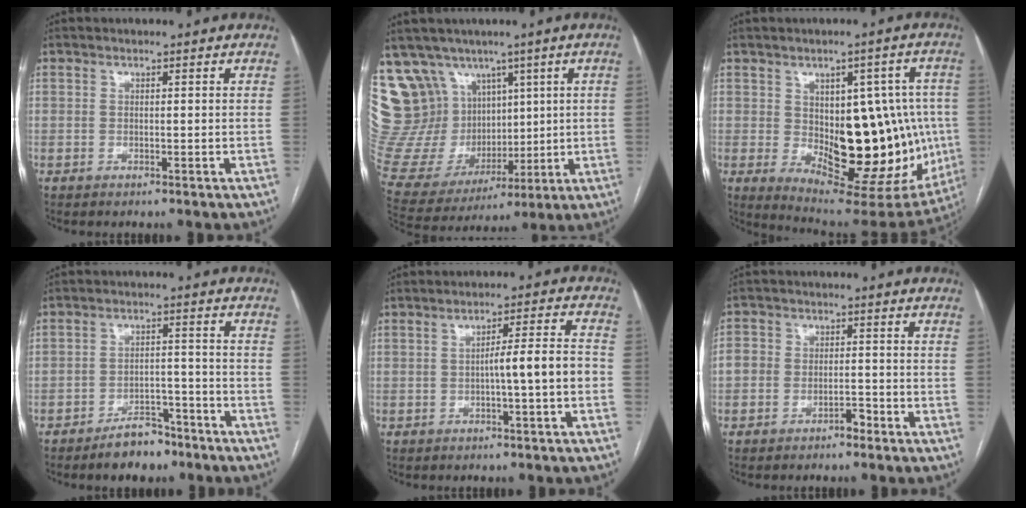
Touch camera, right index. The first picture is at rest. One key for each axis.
{"total": 22.0, "fx": 10.8, "fy": 16.9, "fz": 9.2, "tx": -0.225, "ty": 0.064, "tz": 0.228}
{"total": 22.7, "fx": -1.9, "fy": 10.3, "fz": 20.1, "tx": -0.244, "ty": 0.005, "tz": 0.000}
{"total": 6.0, "fx": -4.7, "fy": 2.8, "fz": 2.4, "tx": -0.031, "ty": 0.010, "tz": -0.073}
{"total": 5.8, "fx": -1.2, "fy": -0.1, "fz": 5.7, "tx": -0.082, "ty": 0.015, "tz": -0.018}
{"total": 4.4, "fx": -2.3, "fy": 3.0, "fz": 2.2, "tx": -0.034, "ty": 0.019, "tz": -0.041}